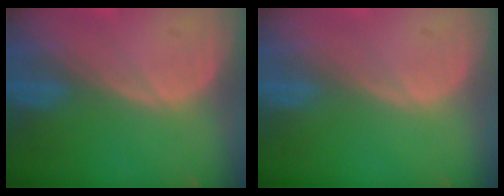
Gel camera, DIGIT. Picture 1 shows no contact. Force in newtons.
{"total": 0.0}